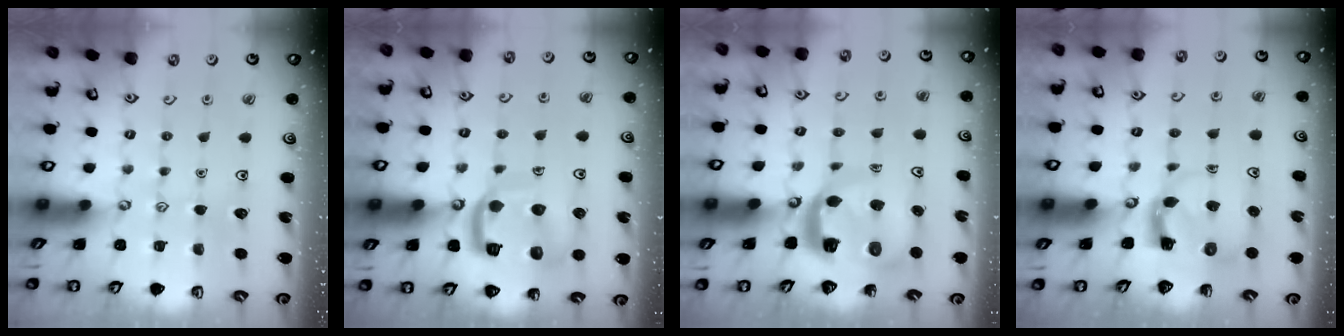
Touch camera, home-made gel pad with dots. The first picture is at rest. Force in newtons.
{"total": 12.5, "press": 12.5, "slide": 1.1}
{"total": 10.0, "press": 9.9, "slide": 1.3}
{"total": 3.6, "press": 3.5, "slide": 0.6}